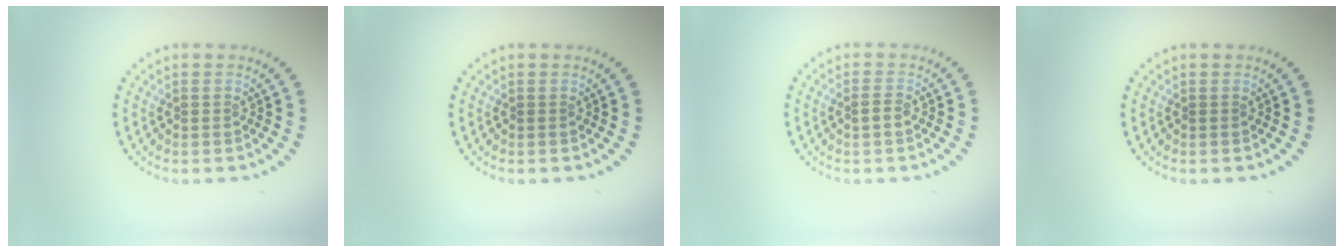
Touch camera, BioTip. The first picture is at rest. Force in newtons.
{"total": 0.0}
{"total": 1.0, "press": 0.9, "slide": 0.4}
{"total": 0.0}